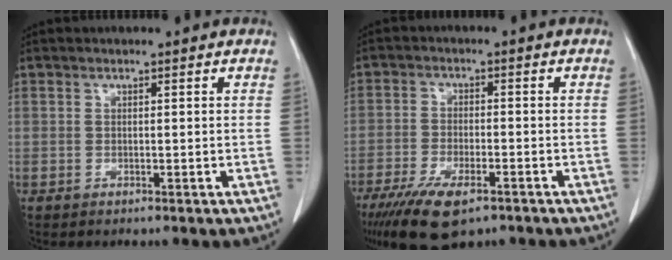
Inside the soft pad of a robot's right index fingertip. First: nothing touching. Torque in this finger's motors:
{"motor_torque": [1.15, -0.99, 0.26, 0.12]}